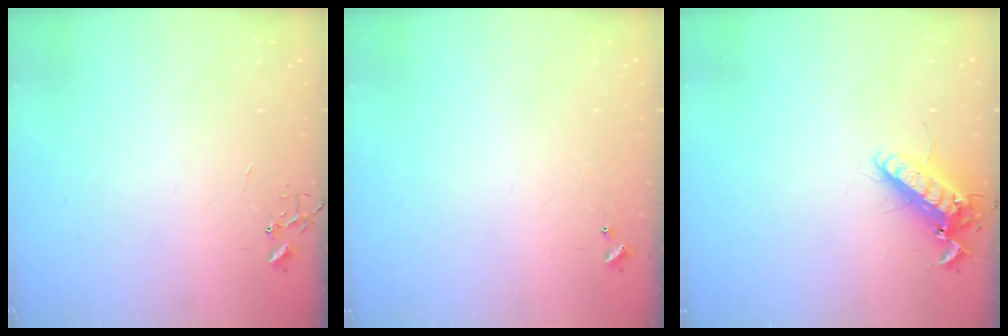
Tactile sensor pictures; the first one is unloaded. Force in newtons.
{"total": 4.7, "press": 4.7, "slide": 0.4}
{"total": 12.5, "press": 12.3, "slide": 2.1}